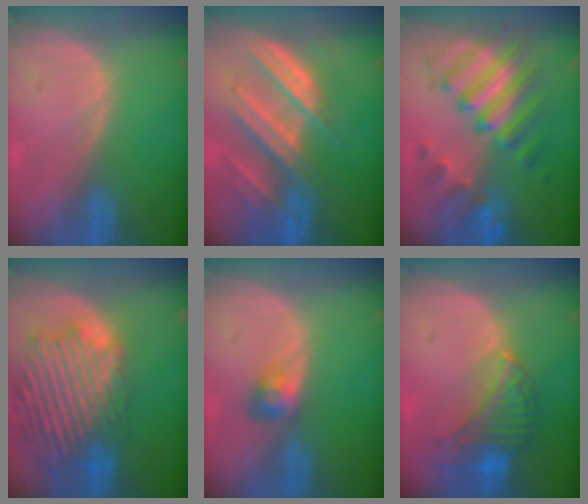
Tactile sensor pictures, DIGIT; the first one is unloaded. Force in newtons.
{"total": 9.4, "press": 8.4, "slide": 4.1}
{"total": 9.3, "press": 9.3, "slide": 0.6}
{"total": 14.3, "press": 12.3, "slide": 7.4}
{"total": 3.0, "press": 2.5, "slide": 1.5}
{"total": 8.0, "press": 7.1, "slide": 3.8}